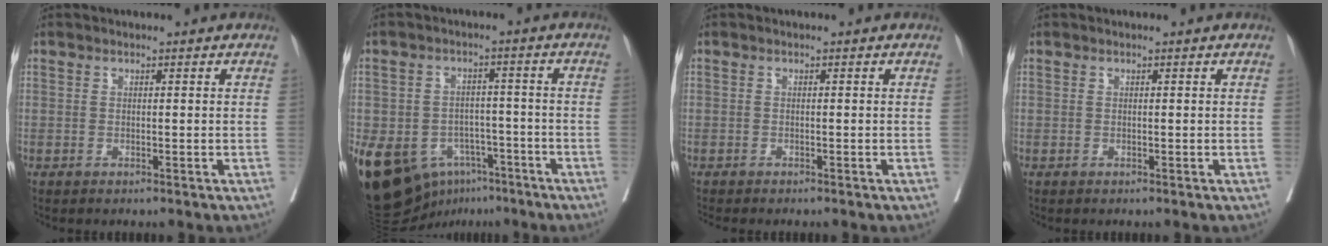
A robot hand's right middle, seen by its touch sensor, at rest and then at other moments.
{"total": 16.1, "force": [-8.6, 11.1, 8.0], "torque": [-0.169, 0.010, -0.122]}
{"total": 2.7, "force": [-2.4, 0.0, 1.2], "torque": [-0.011, -0.003, -0.032]}
{"total": 0.0}